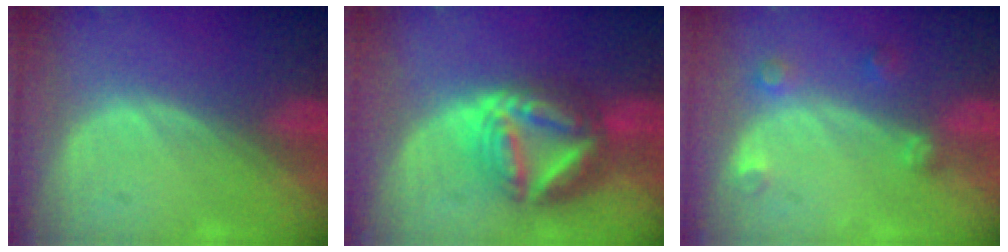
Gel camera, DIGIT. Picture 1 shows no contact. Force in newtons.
{"total": 9.0, "press": 9.0, "slide": 0.9}
{"total": 2.7, "press": 2.6, "slide": 0.4}